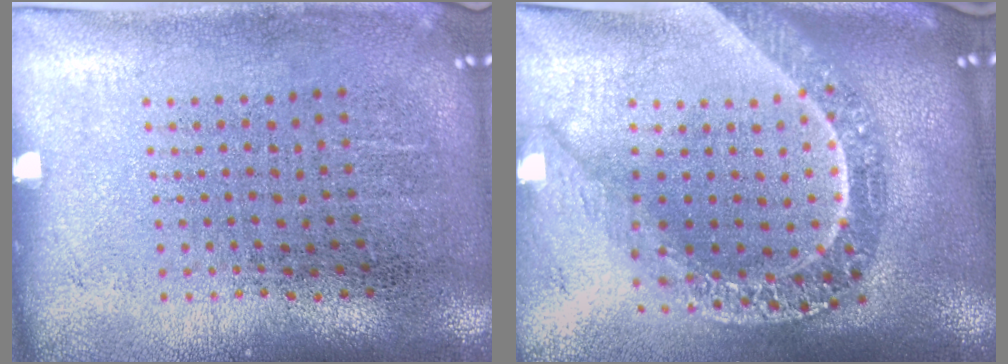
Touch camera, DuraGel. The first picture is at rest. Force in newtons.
{"total": 2.6, "press": 2.1, "slide": 1.6}